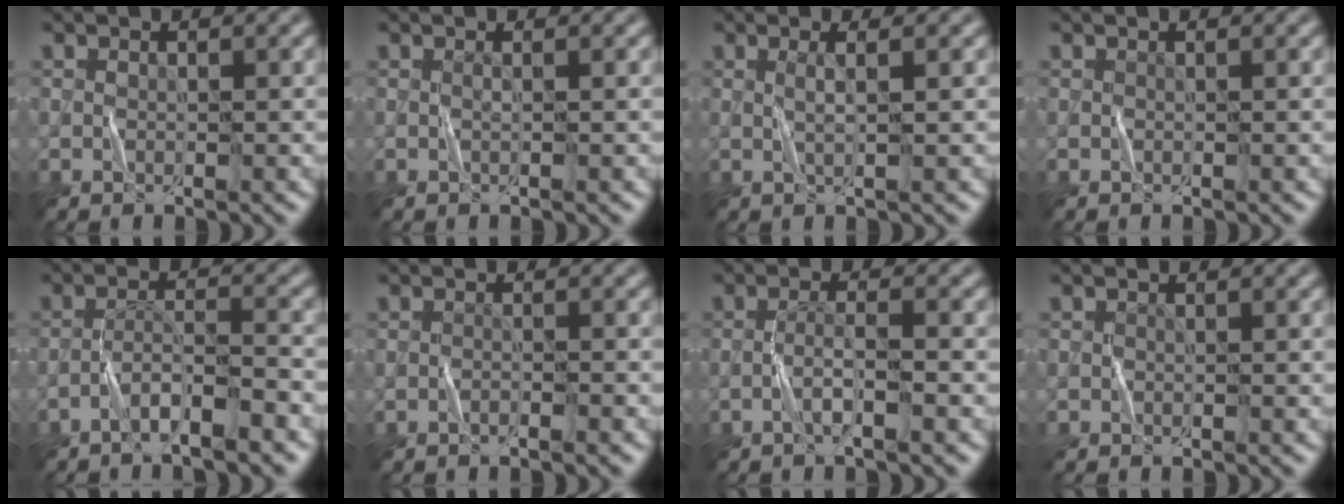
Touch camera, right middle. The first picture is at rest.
{"total": 0.6, "force": [0.0, -0.5, -0.4], "torque": [0.008, 0.001, -0.003]}
{"total": 1.1, "force": [0.4, 0.0, 1.0], "torque": [-0.006, -0.002, 0.001]}
{"total": 0.7, "force": [-0.1, -0.3, -0.6], "torque": [0.012, -0.001, -0.002]}
{"total": 3.4, "force": [-2.9, 0.0, 1.8], "torque": [-0.030, 0.010, -0.059]}
{"total": 0.8, "force": [-0.7, -0.4, -0.2], "torque": [0.008, 0.001, -0.015]}
{"total": 1.7, "force": [-1.3, -0.3, 1.1], "torque": [-0.019, 0.008, -0.028]}
{"total": 0.8, "force": [-0.2, -0.4, -0.7], "torque": [0.015, -0.002, -0.005]}